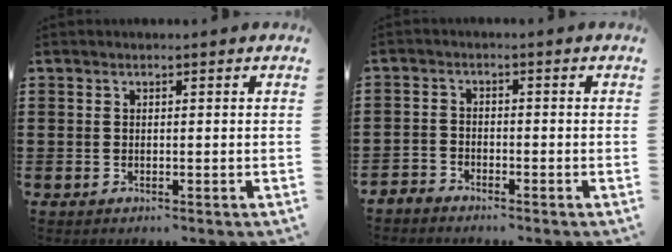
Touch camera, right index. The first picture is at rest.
{"total": 2.0, "force": [-2.0, 0.5, -0.1], "torque": [-0.005, 0.003, -0.044]}